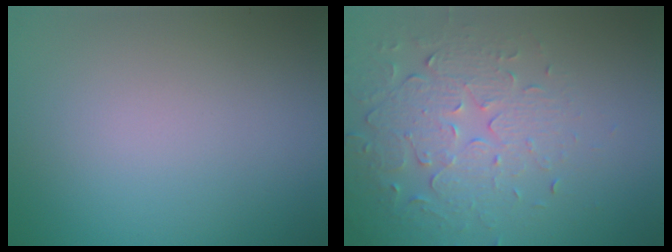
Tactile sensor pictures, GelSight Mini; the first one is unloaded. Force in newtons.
{"total": 5.3, "press": 3.7, "slide": 3.9}